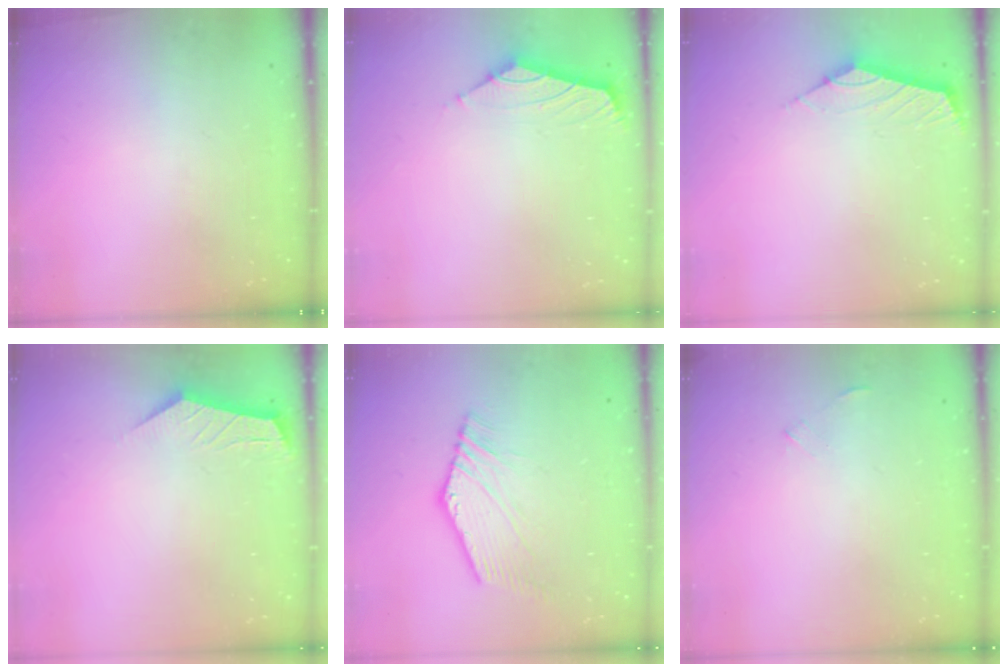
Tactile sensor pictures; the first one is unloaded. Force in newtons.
{"total": 1.7, "press": 1.6, "slide": 0.6}
{"total": 2.4, "press": 2.3, "slide": 0.6}
{"total": 1.7, "press": 1.7, "slide": 0.1}
{"total": 0.6, "press": 0.0, "slide": 0.6}
{"total": 0.0}